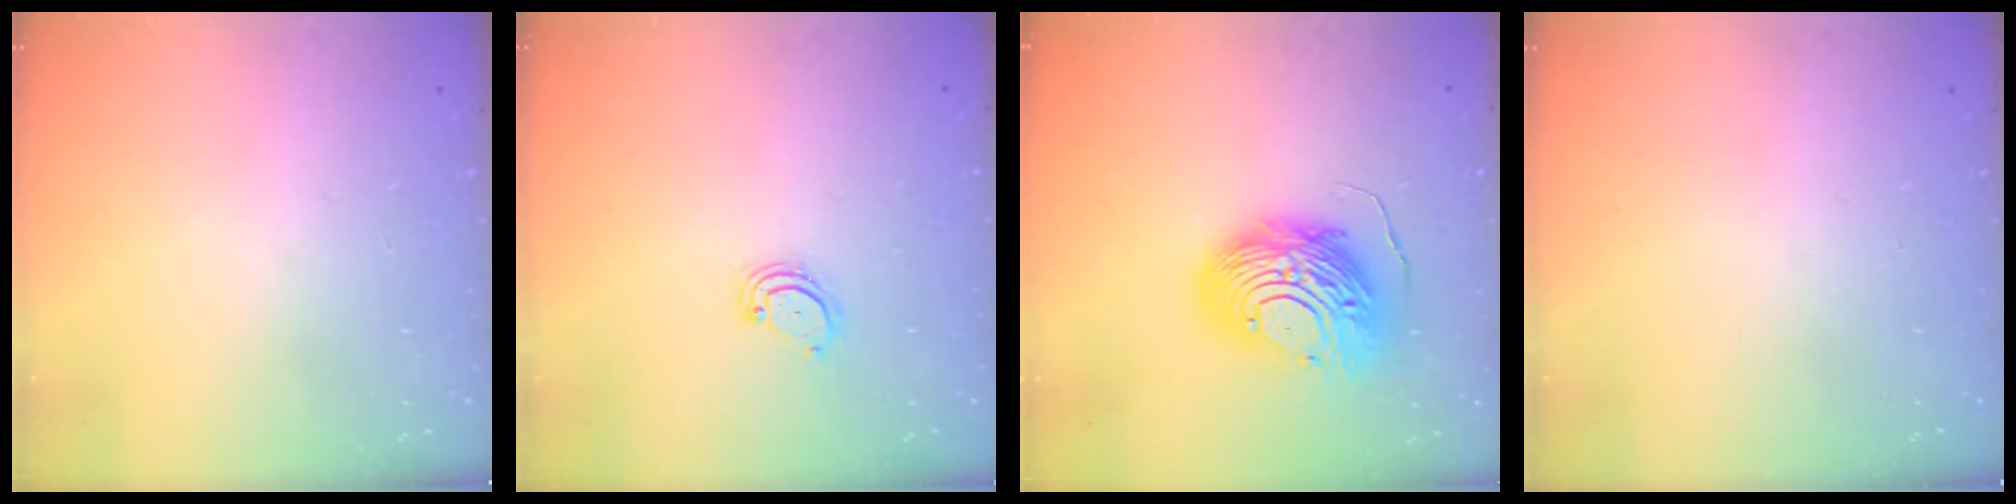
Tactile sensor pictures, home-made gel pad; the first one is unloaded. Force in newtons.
{"total": 3.0, "press": 3.0, "slide": 0.4}
{"total": 13.7, "press": 13.7, "slide": 1.3}
{"total": 0.0}